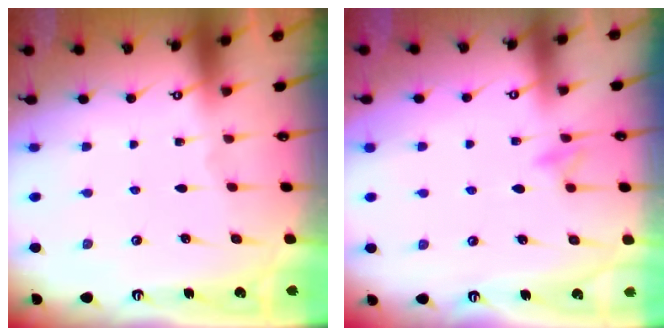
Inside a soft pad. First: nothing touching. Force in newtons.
{"total": 7.9, "press": 7.9, "slide": 0.8}